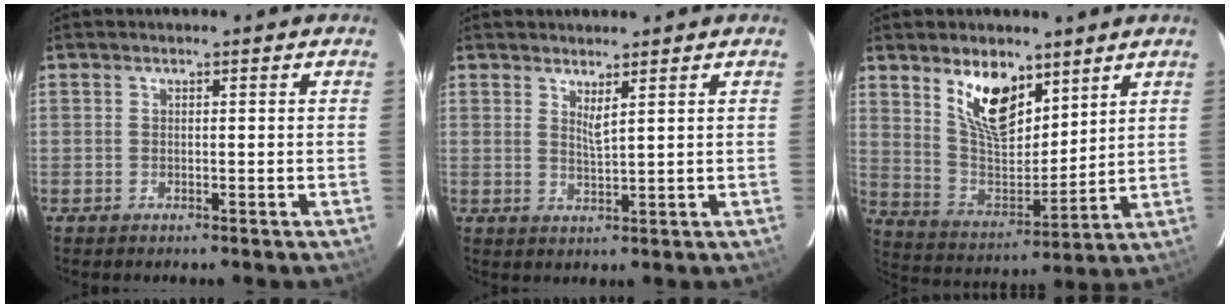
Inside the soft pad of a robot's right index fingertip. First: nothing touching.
{"total": 2.4, "force": [1.6, -0.2, 1.7], "torque": [-0.031, -0.006, 0.025]}
{"total": 13.2, "force": [8.1, 6.2, 8.5], "torque": [-0.152, -0.004, 0.160]}